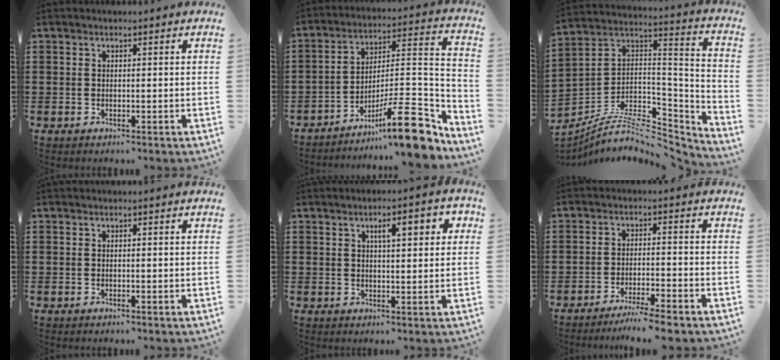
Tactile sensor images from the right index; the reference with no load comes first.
{"total": 14.7, "force": [-9.6, 3.8, 10.5], "torque": [-0.132, 0.035, -0.165]}
{"total": 8.8, "force": [-6.8, 3.3, 4.5], "torque": [-0.081, 0.009, -0.130]}
{"total": 0.0}
{"total": 4.6, "force": [1.6, 1.4, 4.0], "torque": [-0.059, 0.000, 0.019]}
{"total": 4.2, "force": [-3.8, -0.4, 1.6], "torque": [-0.035, -0.009, -0.078]}